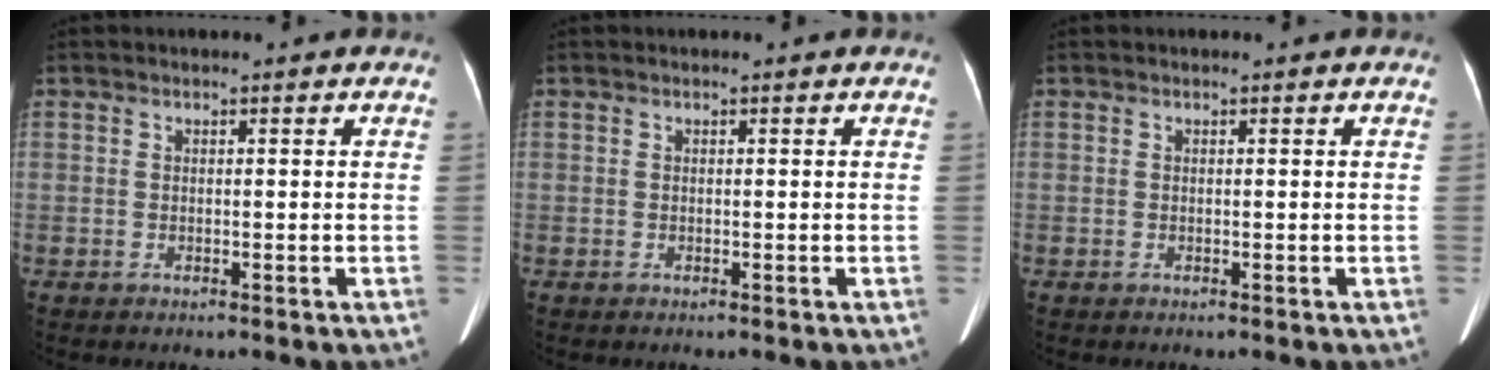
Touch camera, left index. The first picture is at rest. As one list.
[{"total": 0.0}, {"total": 0.0}]